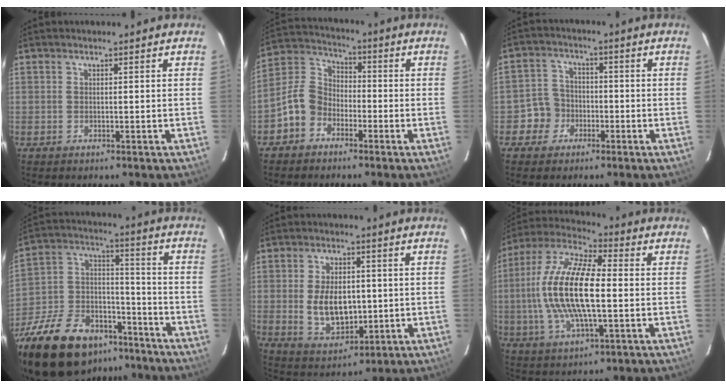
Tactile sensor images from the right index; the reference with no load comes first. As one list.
[{"total": 8.3, "force": [-4.4, 6.4, 2.9], "torque": [-0.068, 0.032, -0.090]}, {"total": 5.5, "force": [-2.4, 4.9, 0.5], "torque": [-0.012, 0.023, -0.044]}, {"total": 29.8, "force": [-20.9, 14.8, 15.3], "torque": [-0.340, 0.007, -0.324]}, {"total": 9.9, "force": [-0.4, 6.1, 7.9], "torque": [-0.153, -0.005, 0.009]}, {"total": 18.1, "force": [-0.6, 6.2, 17.0], "torque": [-0.336, 0.005, -0.017]}]